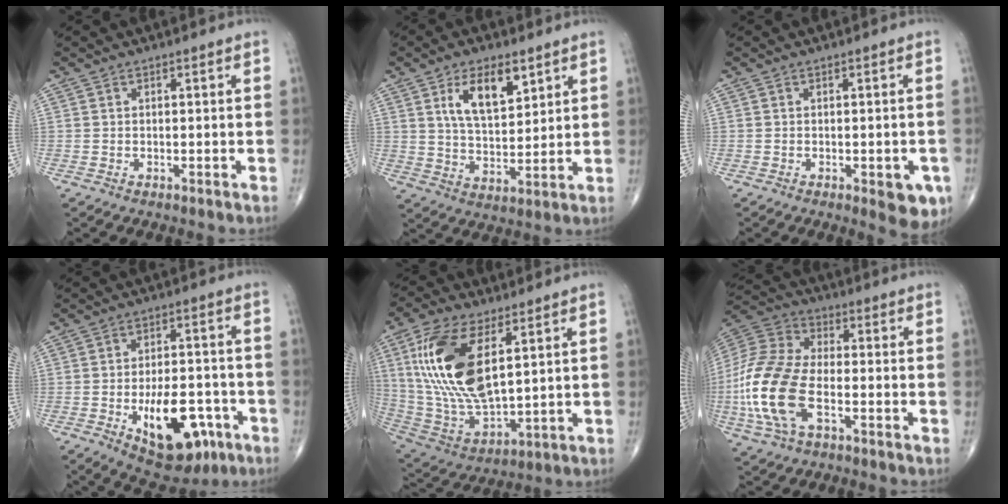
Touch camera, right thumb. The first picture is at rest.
{"total": 10.6, "force": [5.1, 5.1, 7.8], "torque": [-0.116, -0.027, 0.098]}
{"total": 5.8, "force": [-2.2, 2.3, 4.8], "torque": [-0.038, -0.003, -0.021]}
{"total": 15.8, "force": [-6.1, 8.0, 12.1], "torque": [-0.151, 0.026, -0.078]}
{"total": 20.8, "force": [6.1, 9.6, 17.5], "torque": [-0.354, -0.027, 0.122]}
{"total": 17.8, "force": [-4.8, 9.0, 14.6], "torque": [-0.326, 0.018, -0.093]}